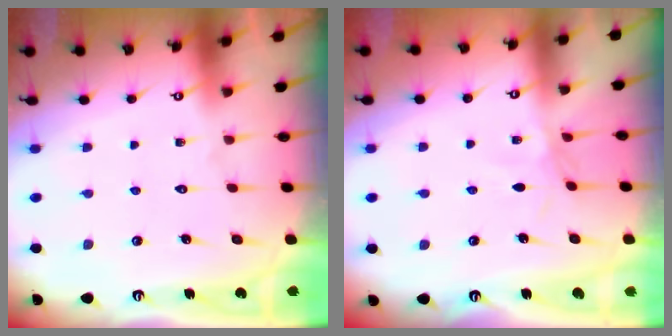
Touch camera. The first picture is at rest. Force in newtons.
{"total": 1.7, "press": 1.6, "slide": 0.3}